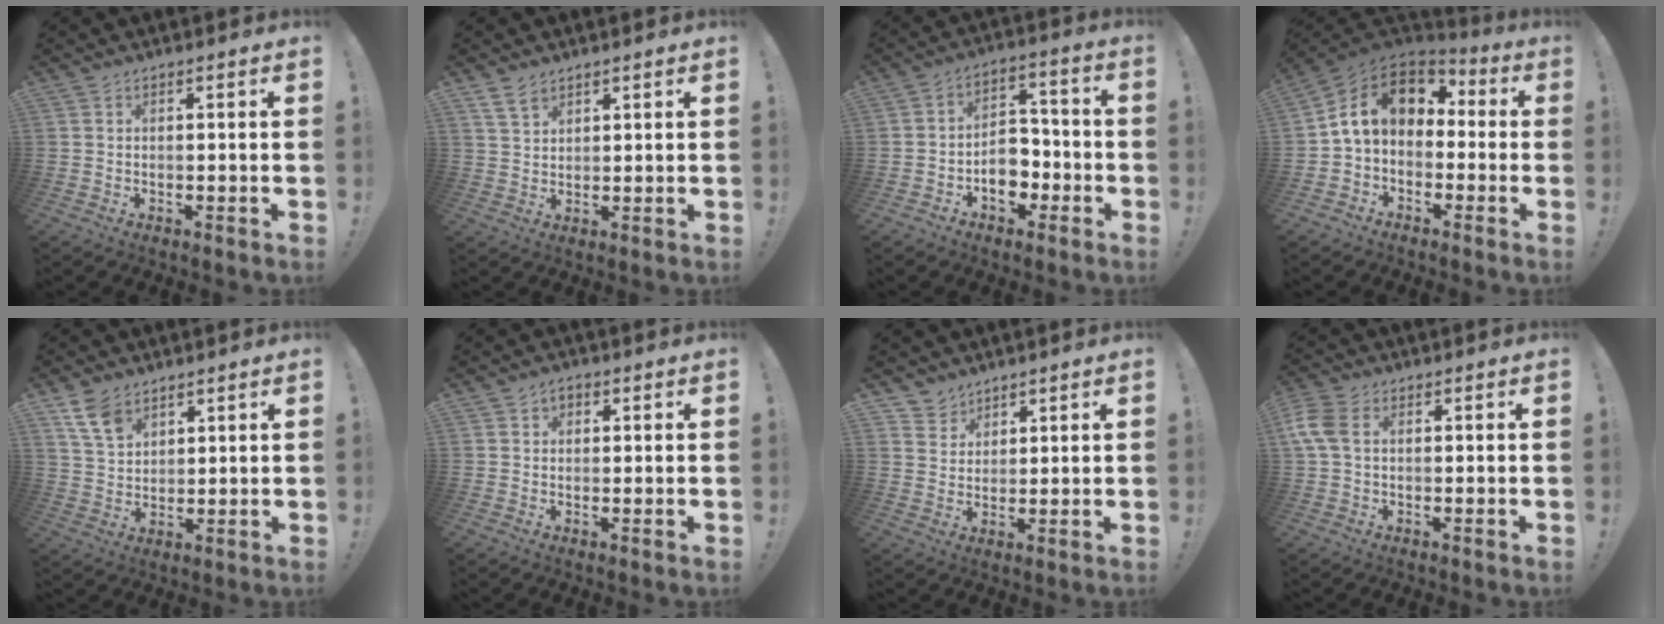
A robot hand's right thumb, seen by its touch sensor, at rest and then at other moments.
{"total": 5.0, "force": [3.7, 2.7, 2.1], "torque": [-0.043, -0.013, 0.072]}
{"total": 9.7, "force": [-3.6, 7.1, 5.6], "torque": [-0.078, 0.021, -0.060]}
{"total": 12.3, "force": [2.3, 8.4, 8.6], "torque": [-0.152, 0.012, 0.043]}
{"total": 8.8, "force": [5.7, 5.2, 4.2], "torque": [-0.076, -0.024, 0.112]}
{"total": 2.4, "force": [0.8, 1.9, 1.2], "torque": [-0.008, -0.002, 0.012]}
{"total": 4.6, "force": [3.5, 3.1, -0.1], "torque": [-0.003, -0.029, 0.067]}
{"total": 6.4, "force": [1.1, 4.2, 4.6], "torque": [-0.114, 0.008, 0.023]}